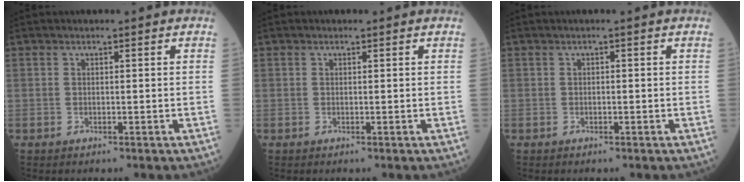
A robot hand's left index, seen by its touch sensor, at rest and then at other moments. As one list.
[{"total": 0.0}, {"total": 0.0}]